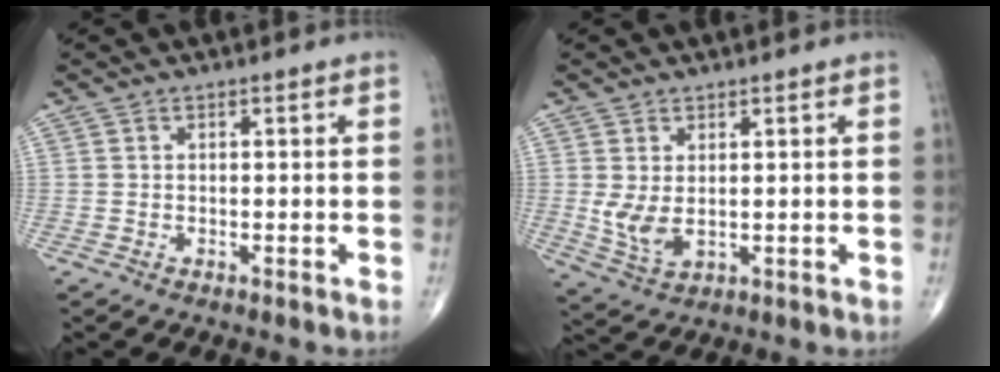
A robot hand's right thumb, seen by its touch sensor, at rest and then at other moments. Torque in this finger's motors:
{"motor_torque": [0.77, 0.73, 0.15, -0.26, 0.06]}